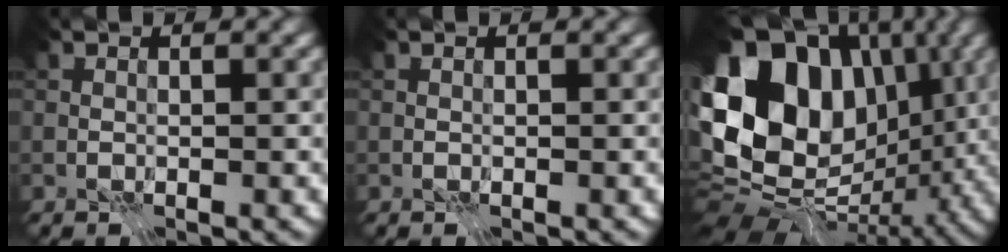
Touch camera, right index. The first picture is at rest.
{"total": 0.0}
{"total": 17.0, "force": [2.8, 12.5, 11.1], "torque": [-0.208, 0.024, 0.047]}